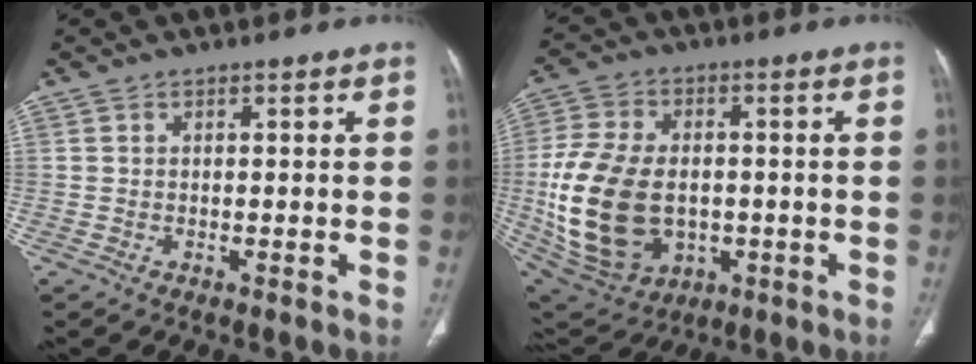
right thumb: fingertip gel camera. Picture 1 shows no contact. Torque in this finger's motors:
{"motor_torque": [0.82, 0.91, 1.97, 0.13, 0.64]}